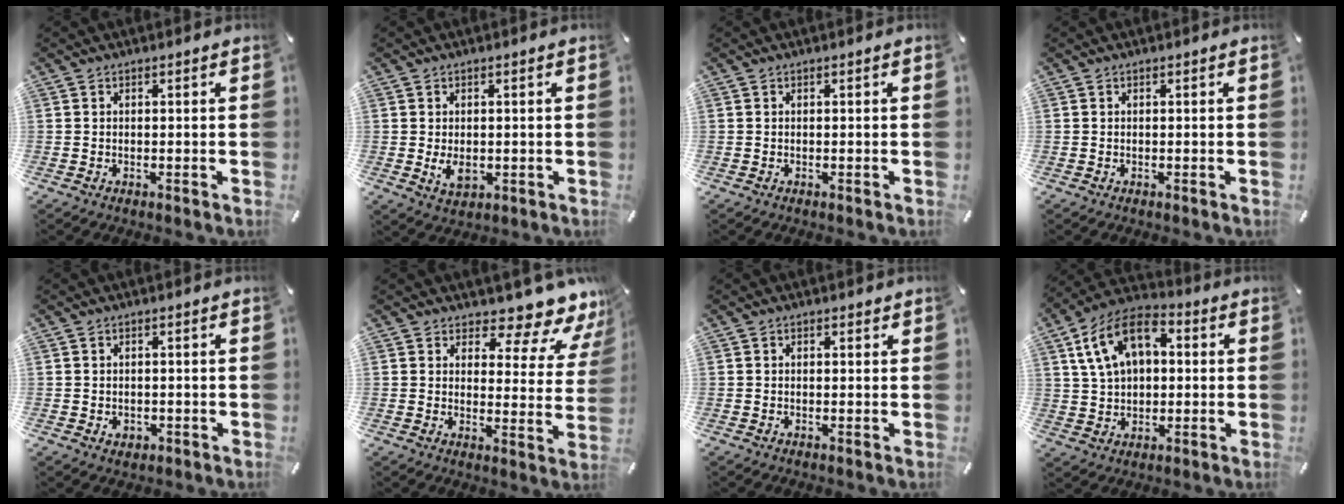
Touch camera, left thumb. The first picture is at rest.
{"total": 4.0, "force": [-0.4, 2.7, 2.8], "torque": [-0.064, -0.007, -0.011]}
{"total": 0.0}
{"total": 0.0}
{"total": 1.6, "force": [-0.3, 1.5, 0.7], "torque": [-0.013, 0.004, -0.008]}
{"total": 10.2, "force": [8.3, 3.6, 4.7], "torque": [-0.050, -0.079, 0.140]}
{"total": 0.7, "force": [0.2, 0.6, 0.3], "torque": [-0.006, 0.004, 0.004]}
{"total": 13.1, "force": [4.1, 9.2, 8.3], "torque": [-0.175, 0.009, 0.077]}